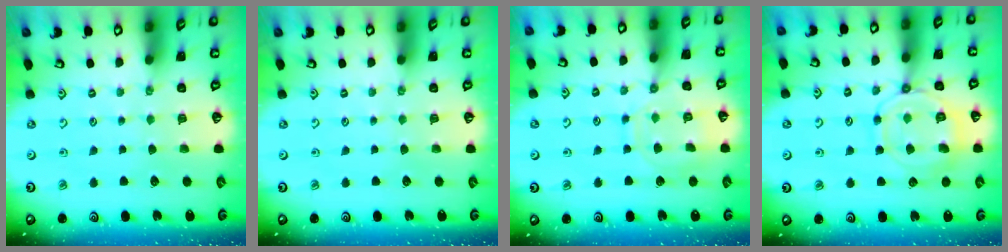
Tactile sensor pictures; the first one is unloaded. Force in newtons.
{"total": 0.0}
{"total": 11.7, "press": 11.7, "slide": 0.8}
{"total": 12.7, "press": 12.6, "slide": 1.4}